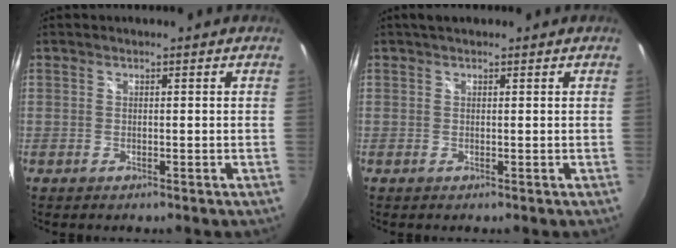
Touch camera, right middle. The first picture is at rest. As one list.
[{"total": 2.4, "force": [1.7, 1.1, 1.4], "torque": [-0.021, 0.009, 0.023]}]